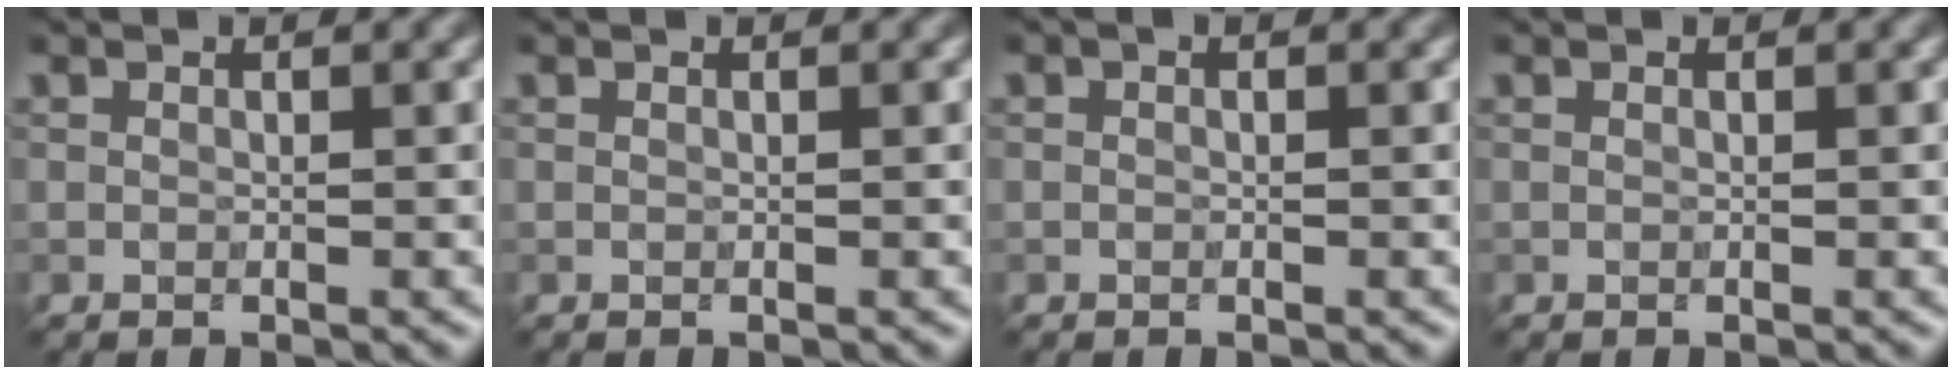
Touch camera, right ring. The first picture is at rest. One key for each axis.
{"total": 0.0}
{"total": 0.0}
{"total": 0.0}